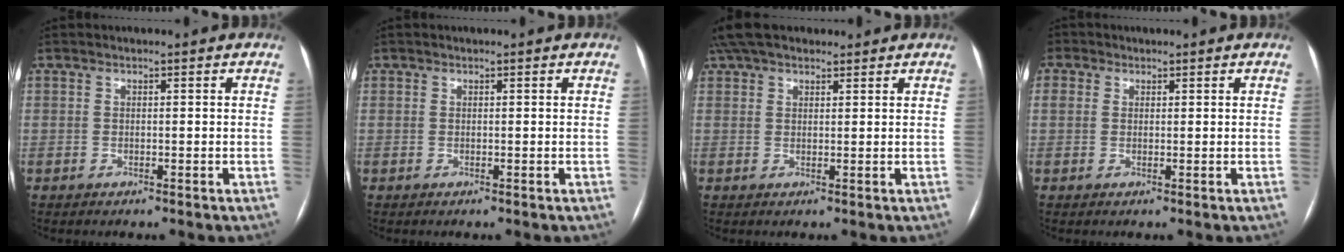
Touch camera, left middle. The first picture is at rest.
{"total": 0.0}
{"total": 8.4, "force": [6.7, 3.4, 3.7], "torque": [-0.063, 0.046, 0.121]}
{"total": 3.0, "force": [1.1, 2.6, 1.1], "torque": [-0.029, 0.015, 0.022]}